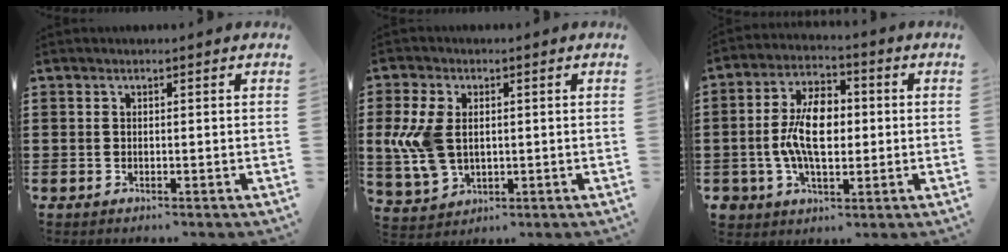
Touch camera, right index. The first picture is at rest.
{"total": 8.2, "force": [0.6, 5.4, 6.2], "torque": [-0.163, 0.002, 0.004]}
{"total": 9.3, "force": [-0.4, 5.5, 7.5], "torque": [-0.165, 0.012, -0.012]}